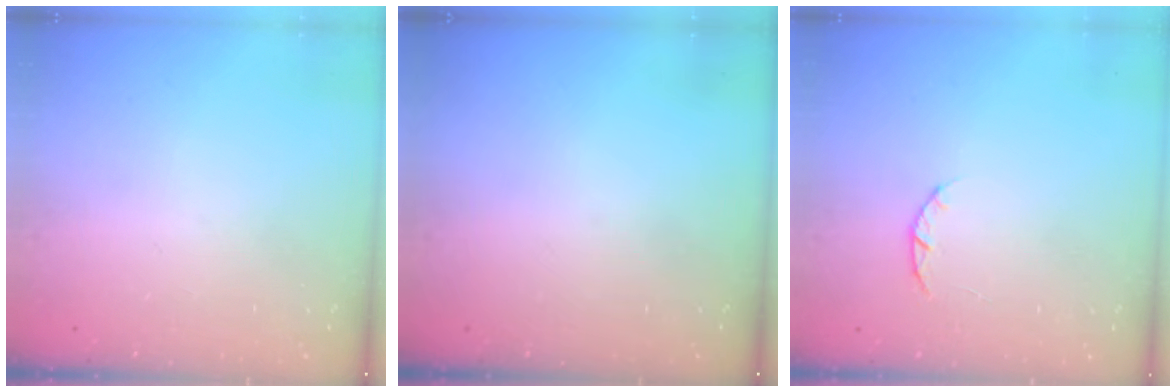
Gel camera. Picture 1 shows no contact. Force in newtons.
{"total": 0.0}
{"total": 3.0, "press": 3.0, "slide": 0.4}